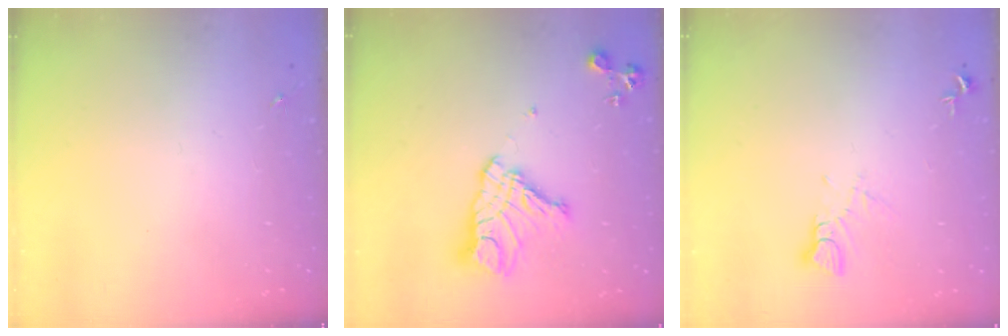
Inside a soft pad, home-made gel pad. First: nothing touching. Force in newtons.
{"total": 14.4, "press": 14.3, "slide": 1.3}
{"total": 3.5, "press": 3.5, "slide": 0.3}